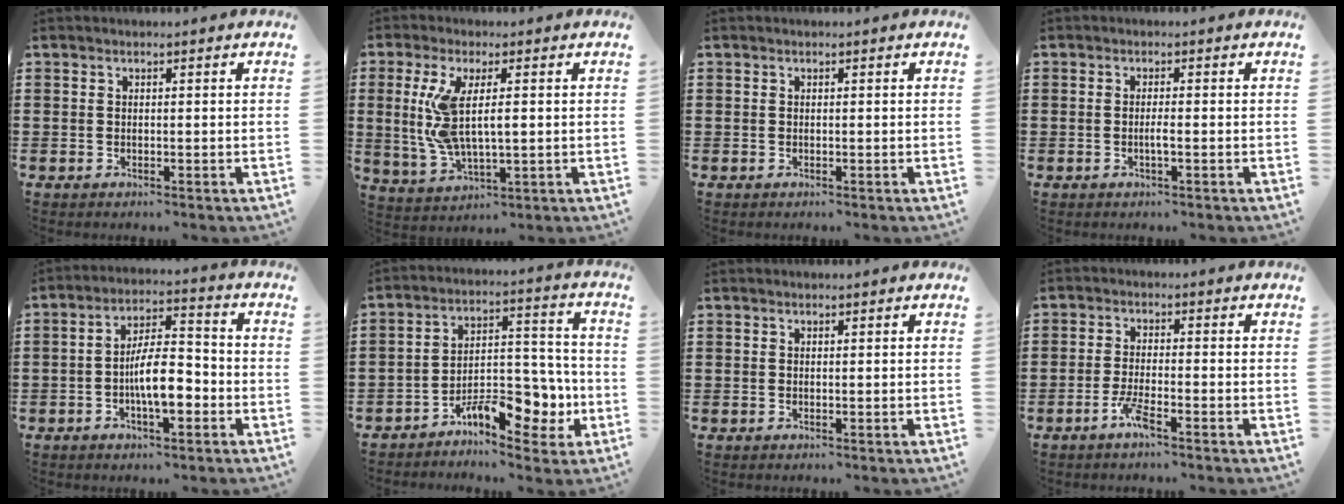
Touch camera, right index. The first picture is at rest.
{"total": 8.2, "force": [1.0, 2.9, 7.6], "torque": [-0.181, -0.006, 0.008]}
{"total": 0.0}
{"total": 1.5, "force": [-0.5, 0.0, 1.4], "torque": [-0.027, -0.002, -0.010]}
{"total": 8.2, "force": [-2.5, 2.9, 7.3], "torque": [-0.136, 0.007, -0.047]}
{"total": 10.0, "force": [-5.8, 4.8, 6.5], "torque": [-0.081, 0.022, -0.101]}
{"total": 0.0}
{"total": 3.5, "force": [-2.4, 0.1, 2.6], "torque": [-0.066, -0.009, -0.048]}